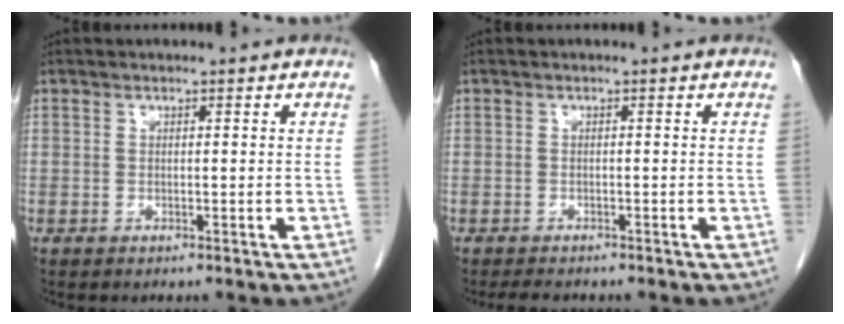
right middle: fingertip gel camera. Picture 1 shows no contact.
{"total": 2.2, "force": [-1.9, 0.7, 0.9], "torque": [-0.019, -0.006, -0.026]}